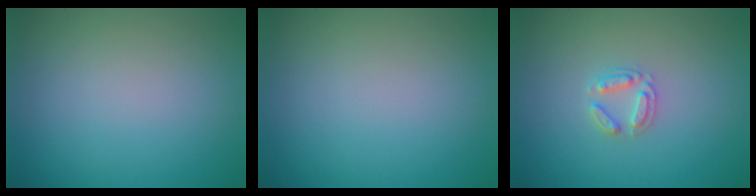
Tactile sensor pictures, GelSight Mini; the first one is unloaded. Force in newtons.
{"total": 0.0}
{"total": 1.9, "press": 1.9, "slide": 0.3}